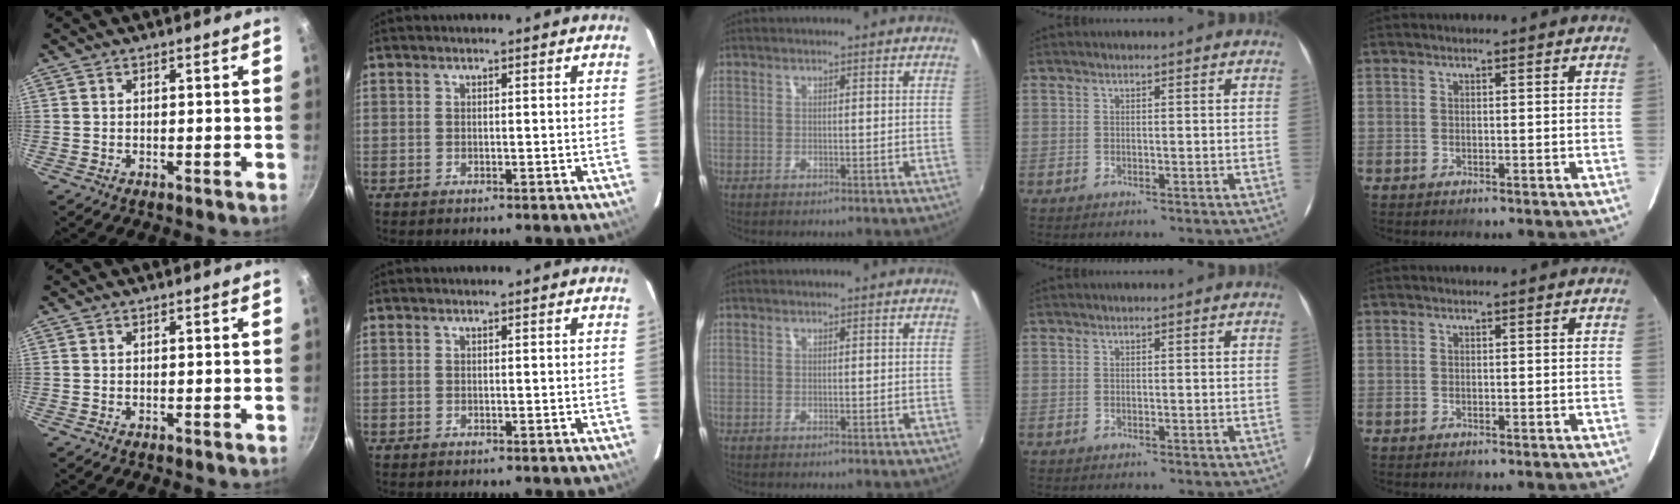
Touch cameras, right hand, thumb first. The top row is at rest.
{}